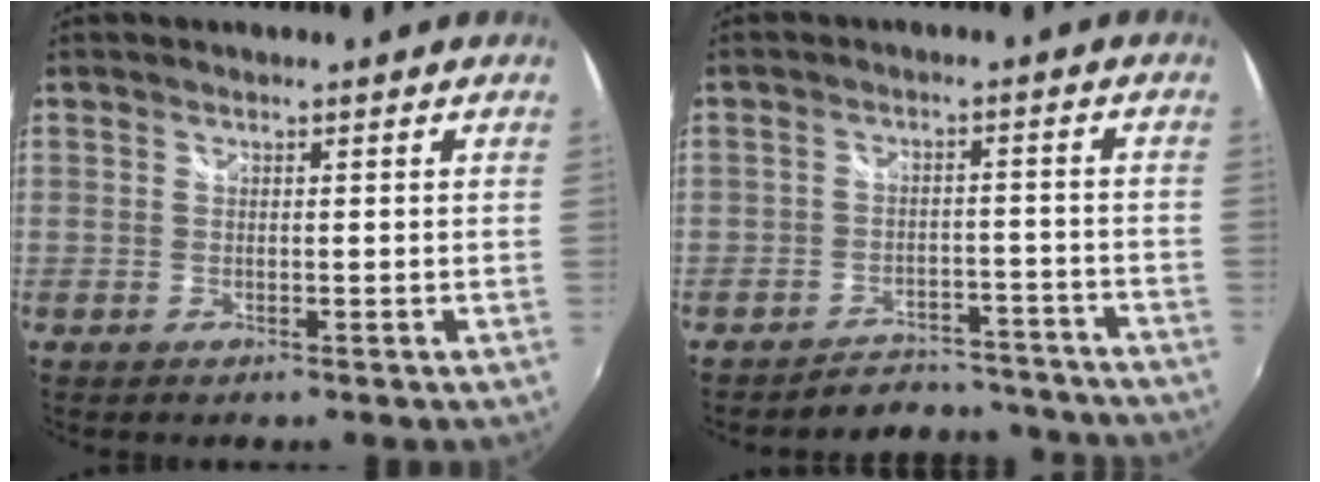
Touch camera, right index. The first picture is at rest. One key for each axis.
{"total": 11.7, "fx": -11.4, "fy": 2.2, "fz": 0.9, "tx": -0.015, "ty": 0.026, "tz": -0.134}